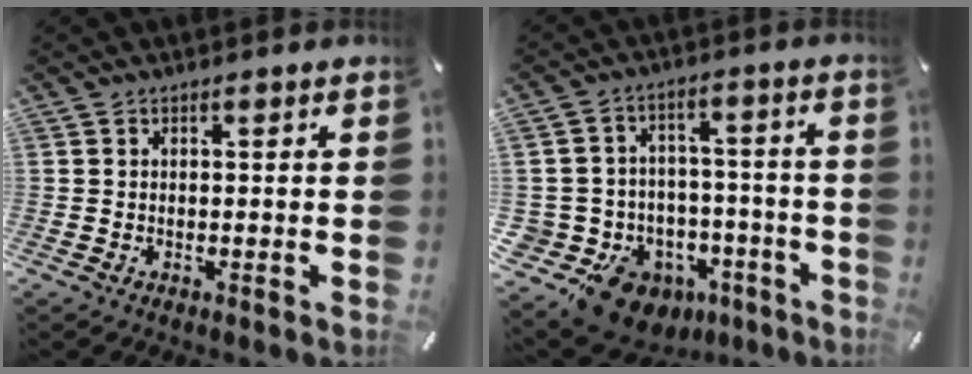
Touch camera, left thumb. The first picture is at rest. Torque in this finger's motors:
{"motor_torque": [1.00, 4.01, 0.30, 0.17, 0.16]}